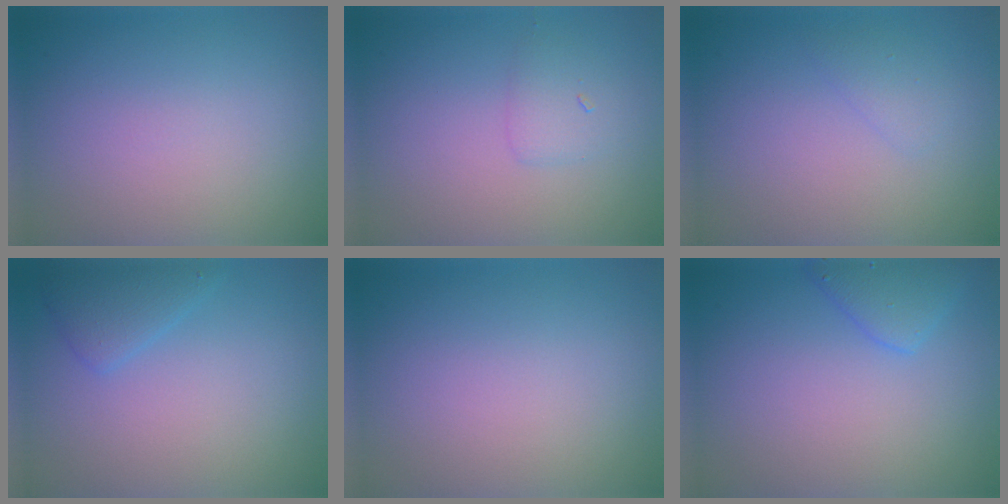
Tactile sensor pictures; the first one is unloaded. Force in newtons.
{"total": 1.5, "press": 1.5, "slide": 0.2}
{"total": 1.1, "press": 1.1, "slide": 0.0}
{"total": 1.9, "press": 1.9, "slide": 0.1}
{"total": 0.0}
{"total": 2.6, "press": 2.6, "slide": 0.2}